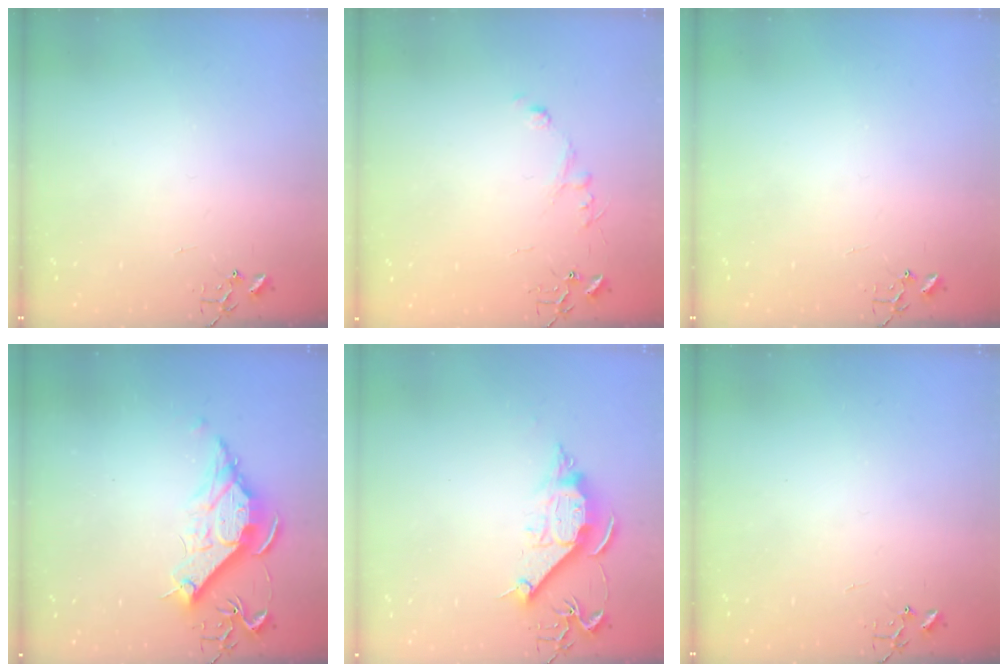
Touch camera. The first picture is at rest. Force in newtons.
{"total": 5.5, "press": 5.5, "slide": 0.6}
{"total": 0.0}
{"total": 10.8, "press": 10.8, "slide": 0.3}
{"total": 10.9, "press": 10.9, "slide": 0.7}
{"total": 0.0}